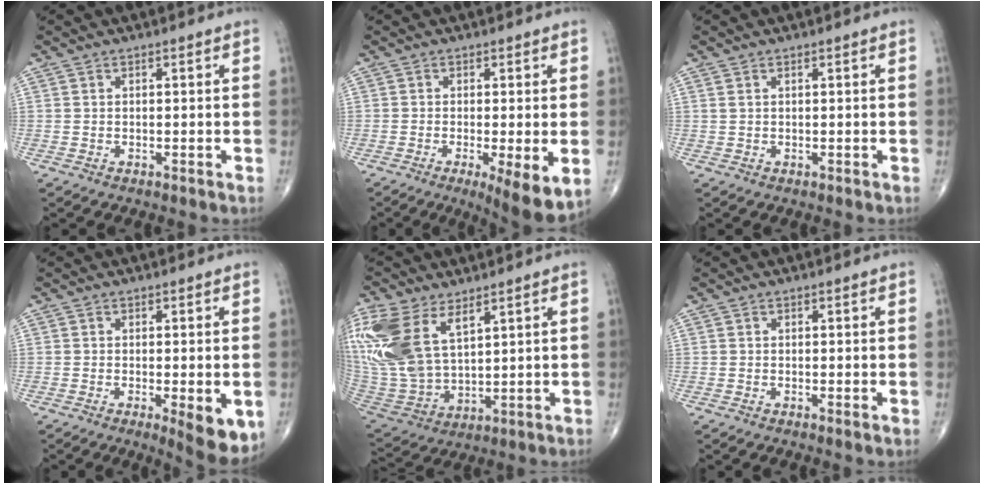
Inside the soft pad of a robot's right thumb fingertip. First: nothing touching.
{"total": 8.1, "force": [-2.2, 1.9, 7.5], "torque": [-0.117, -0.024, -0.035]}
{"total": 0.6, "force": [0.4, 0.2, 0.4], "torque": [-0.011, 0.009, 0.010]}
{"total": 7.5, "force": [-2.3, 2.1, 6.8], "torque": [-0.087, -0.018, -0.030]}
{"total": 20.3, "force": [9.4, 11.1, 14.1], "torque": [-0.326, -0.020, 0.199]}
{"total": 0.6, "force": [0.0, 0.1, 0.6], "torque": [-0.012, -0.004, -0.004]}